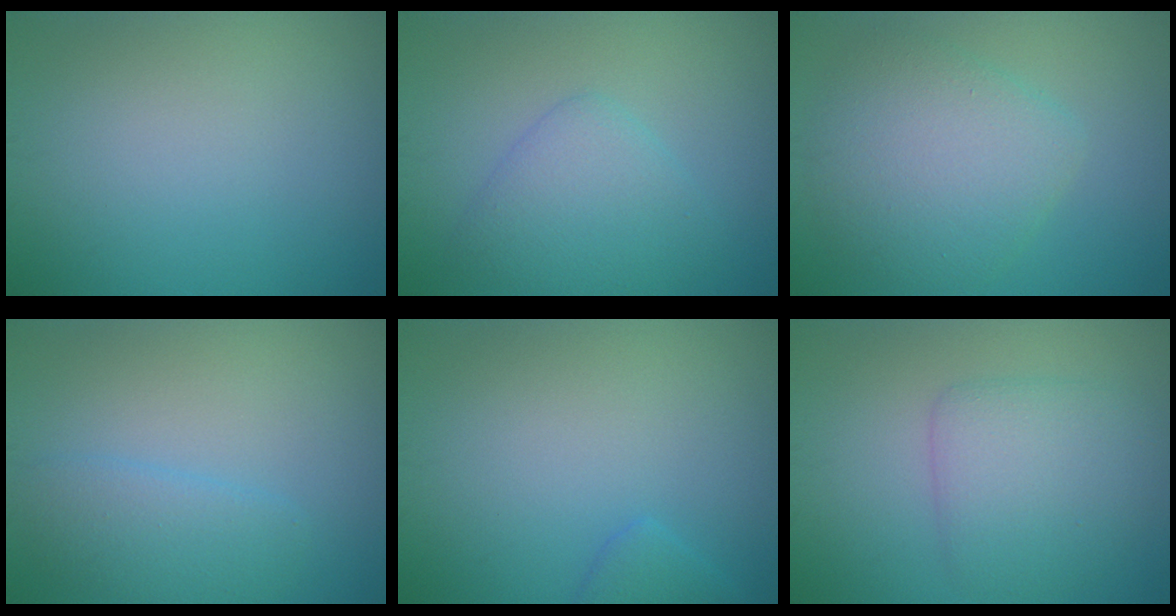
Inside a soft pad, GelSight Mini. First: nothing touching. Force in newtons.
{"total": 3.5, "press": 3.5, "slide": 0.2}
{"total": 5.4, "press": 5.4, "slide": 0.3}
{"total": 2.7, "press": 2.7, "slide": 0.2}
{"total": 1.4, "press": 1.4, "slide": 0.1}
{"total": 4.2, "press": 4.2, "slide": 0.1}